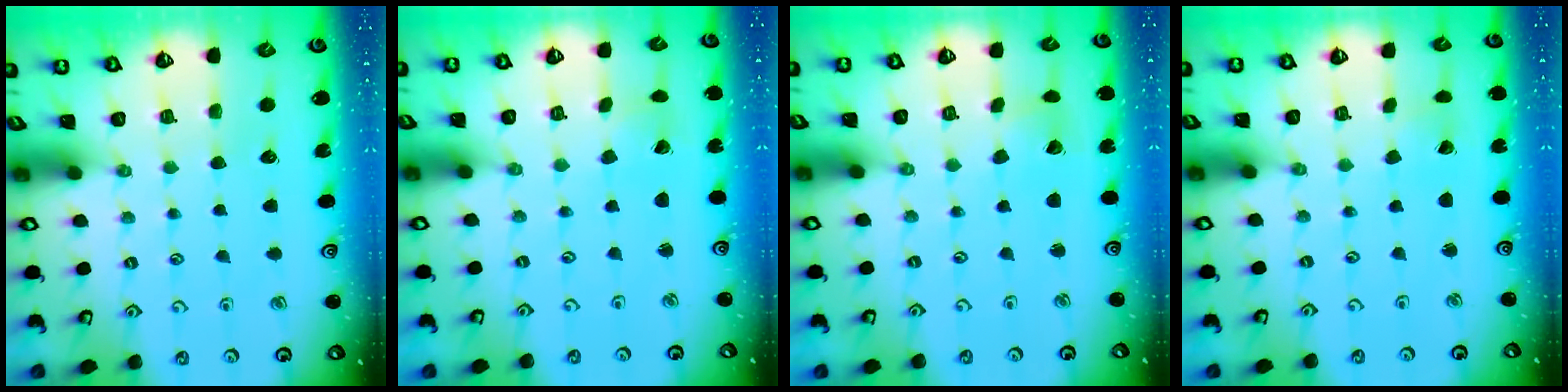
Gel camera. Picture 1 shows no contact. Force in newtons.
{"total": 0.6, "press": 0.6, "slide": 0.1}
{"total": 2.8, "press": 2.8, "slide": 0.3}
{"total": 1.2, "press": 1.2, "slide": 0.0}